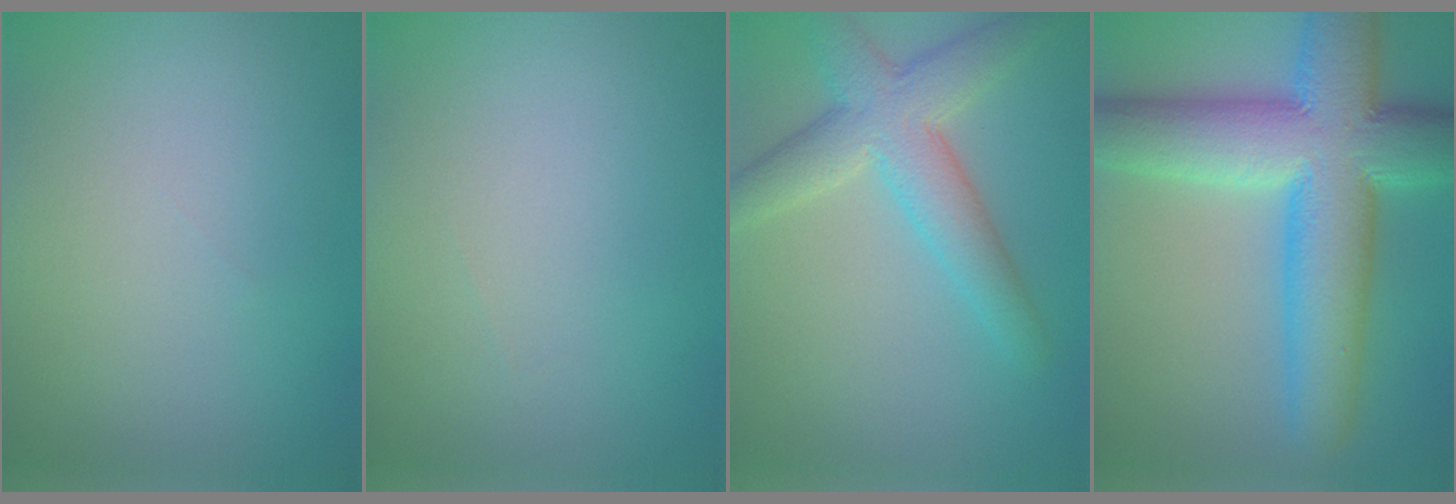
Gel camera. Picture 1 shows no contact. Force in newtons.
{"total": 0.0}
{"total": 5.5, "press": 5.4, "slide": 0.3}
{"total": 12.1, "press": 12.1, "slide": 0.3}